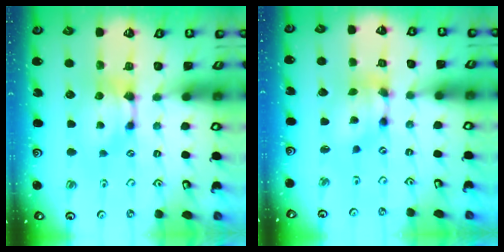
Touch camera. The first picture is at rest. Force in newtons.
{"total": 5.8, "press": 5.4, "slide": 2.1}